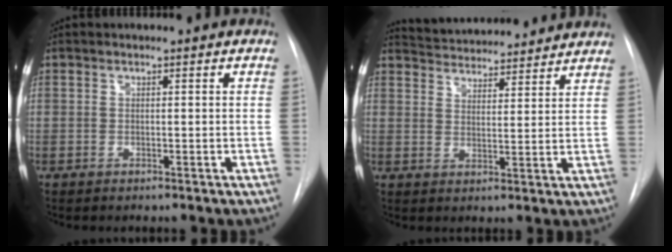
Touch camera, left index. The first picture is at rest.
{"total": 15.1, "force": [14.2, 2.8, 4.2], "torque": [-0.062, 0.018, 0.199]}